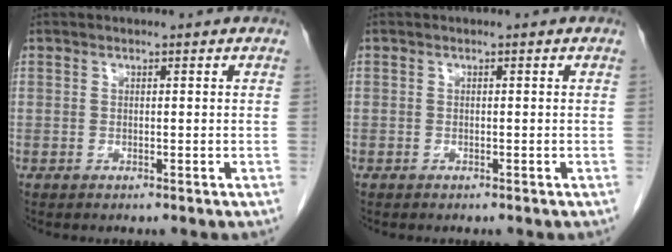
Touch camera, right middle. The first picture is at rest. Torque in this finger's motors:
{"motor_torque": [0.49, -0.53, -0.17, -0.17]}